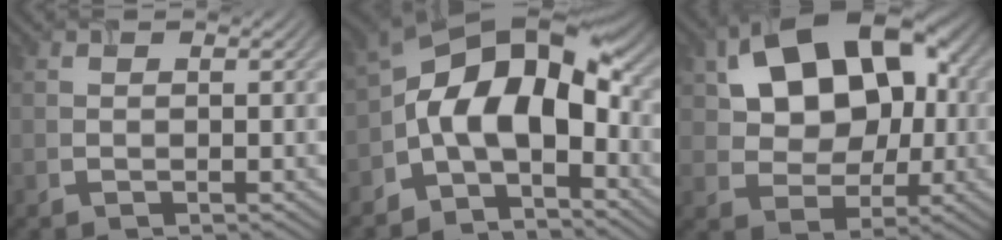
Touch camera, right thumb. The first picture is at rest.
{"total": 12.1, "force": [-2.9, 6.6, 9.8], "torque": [-0.161, 0.012, -0.066]}
{"total": 14.7, "force": [4.1, 9.7, 10.2], "torque": [-0.160, 0.013, 0.063]}